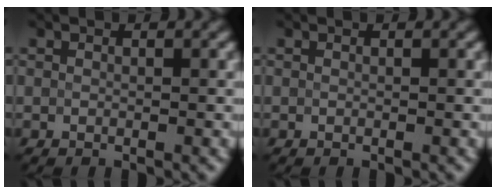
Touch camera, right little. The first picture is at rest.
{"total": 0.0}